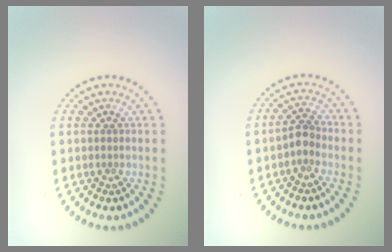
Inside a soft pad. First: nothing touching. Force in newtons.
{"total": 1.7, "press": 1.4, "slide": 1.0}